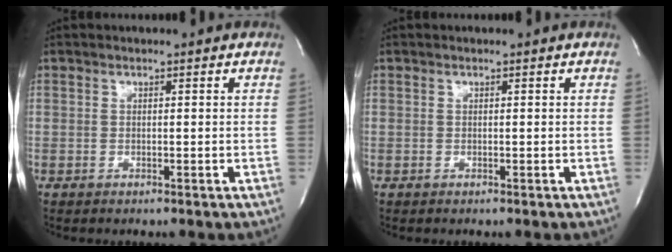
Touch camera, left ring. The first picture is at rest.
{"total": 0.0}